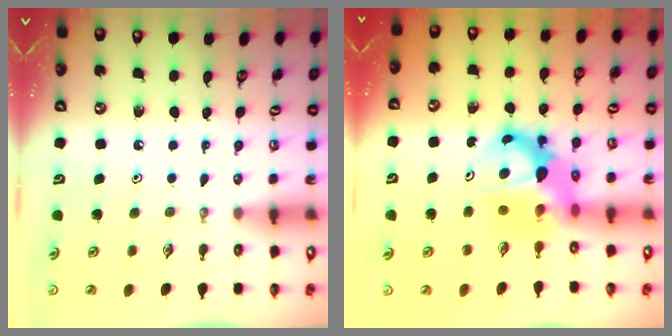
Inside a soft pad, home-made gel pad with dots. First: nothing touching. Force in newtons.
{"total": 7.6, "press": 7.6, "slide": 0.6}